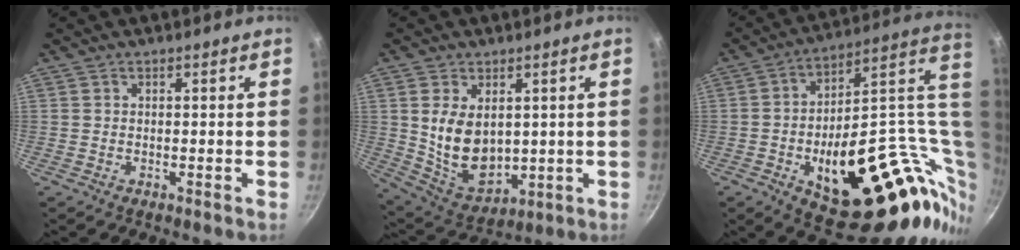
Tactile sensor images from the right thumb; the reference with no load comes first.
{"total": 12.4, "force": [2.0, 8.1, 9.1], "torque": [-0.138, -0.028, 0.063]}
{"total": 34.3, "force": [2.4, 17.0, 29.8], "torque": [-0.400, 0.000, 0.063]}